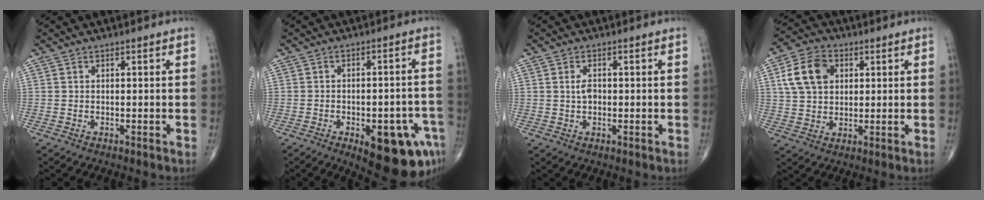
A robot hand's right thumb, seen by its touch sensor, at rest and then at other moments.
{"total": 15.1, "force": [-6.9, 6.0, 12.0], "torque": [-0.104, 0.032, -0.073]}
{"total": 2.2, "force": [0.1, 1.3, 1.7], "torque": [-0.031, 0.000, 0.002]}
{"total": 10.3, "force": [3.0, 7.3, 6.5], "torque": [-0.107, 0.006, 0.052]}